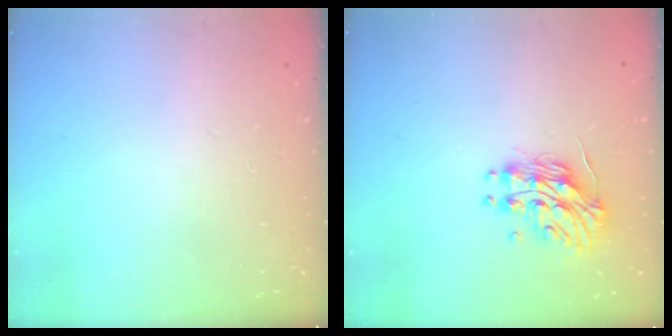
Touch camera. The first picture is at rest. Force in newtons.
{"total": 14.0, "press": 13.9, "slide": 0.8}